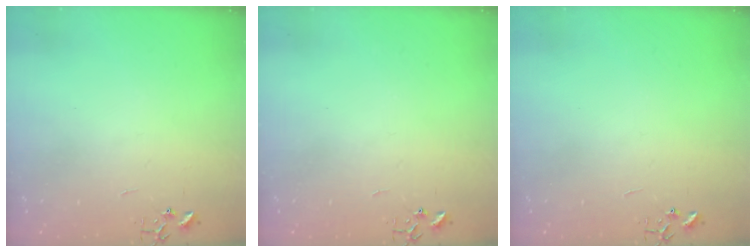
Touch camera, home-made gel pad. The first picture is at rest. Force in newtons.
{"total": 0.0}
{"total": 0.0}